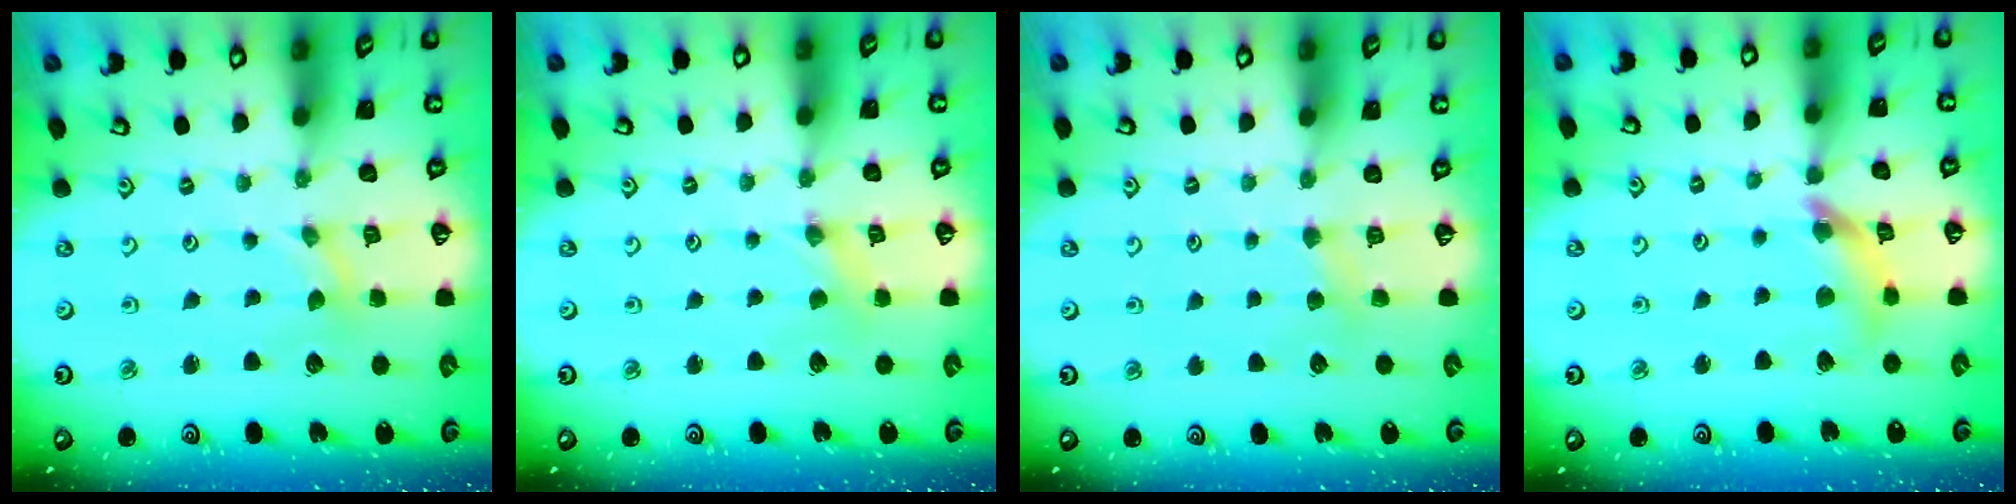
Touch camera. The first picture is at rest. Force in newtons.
{"total": 1.3, "press": 1.2, "slide": 0.3}
{"total": 3.0, "press": 3.0, "slide": 0.5}
{"total": 10.7, "press": 10.6, "slide": 1.3}